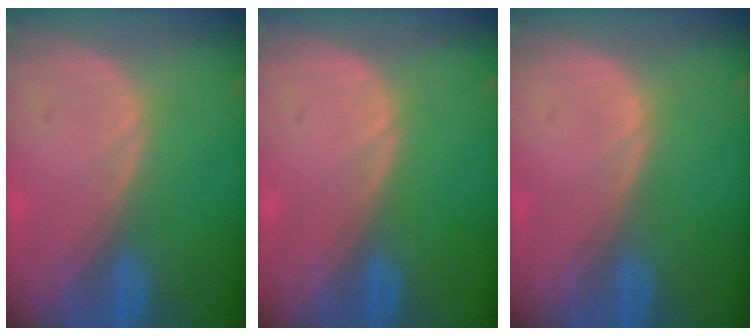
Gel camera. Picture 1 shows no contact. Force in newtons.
{"total": 0.0}
{"total": 0.0}